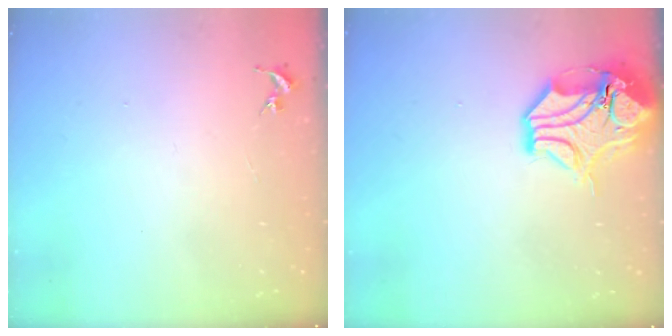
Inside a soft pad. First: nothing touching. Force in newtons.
{"total": 15.1, "press": 14.9, "slide": 2.5}